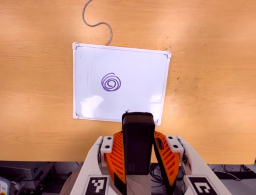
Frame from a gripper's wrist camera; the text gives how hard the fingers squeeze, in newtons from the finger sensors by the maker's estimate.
{"total": 4.3, "left": 3.2, "right": 5.4}